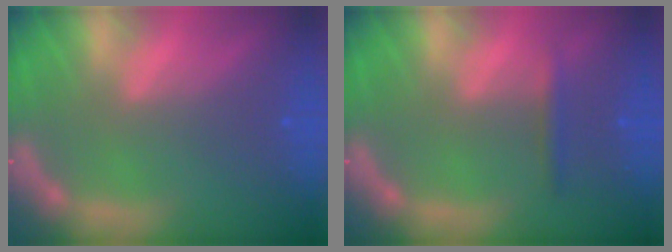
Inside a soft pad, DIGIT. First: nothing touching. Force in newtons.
{"total": 1.4}